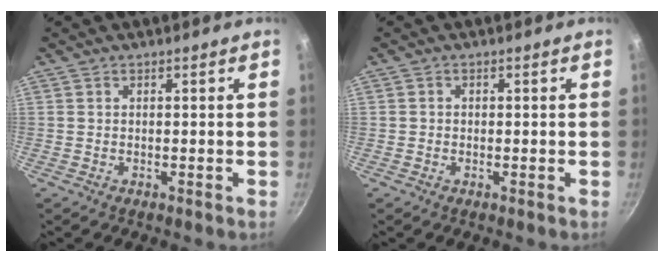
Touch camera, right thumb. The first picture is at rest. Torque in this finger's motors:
{"motor_torque": [0.27, -0.56, -0.05, -0.42, -0.04]}